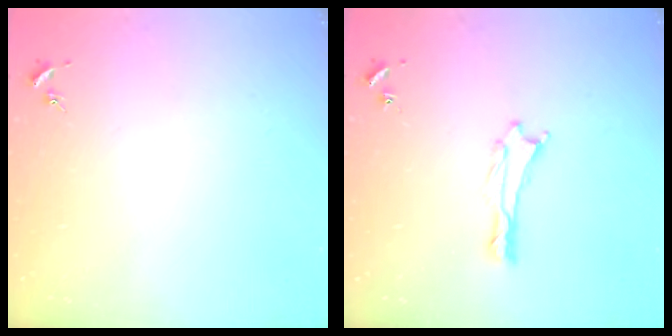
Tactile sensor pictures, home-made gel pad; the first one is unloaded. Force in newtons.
{"total": 0.0}